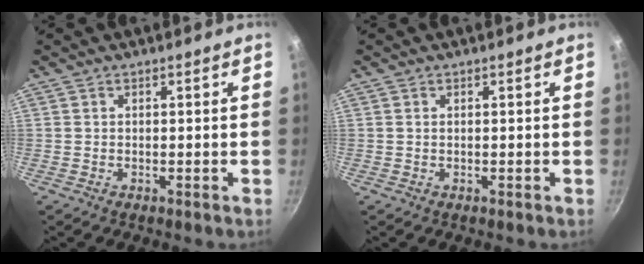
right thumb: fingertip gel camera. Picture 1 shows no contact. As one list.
[{"total": 0.0}]